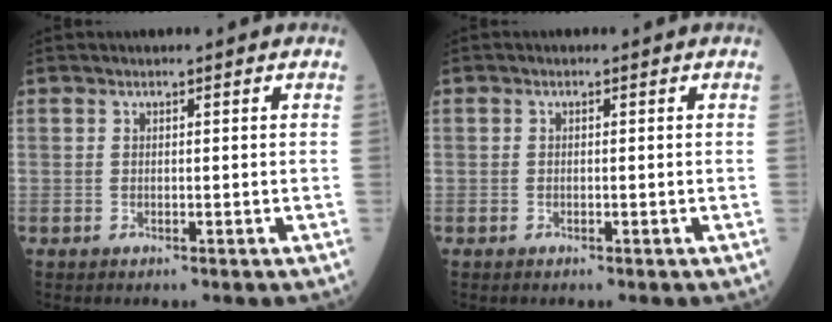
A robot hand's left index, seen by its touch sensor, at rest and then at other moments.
{"total": 0.0}